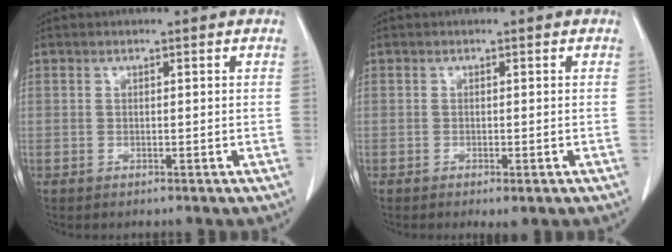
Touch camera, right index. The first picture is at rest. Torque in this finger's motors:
{"motor_torque": [0.25, -0.21, 0.03, 0.03]}